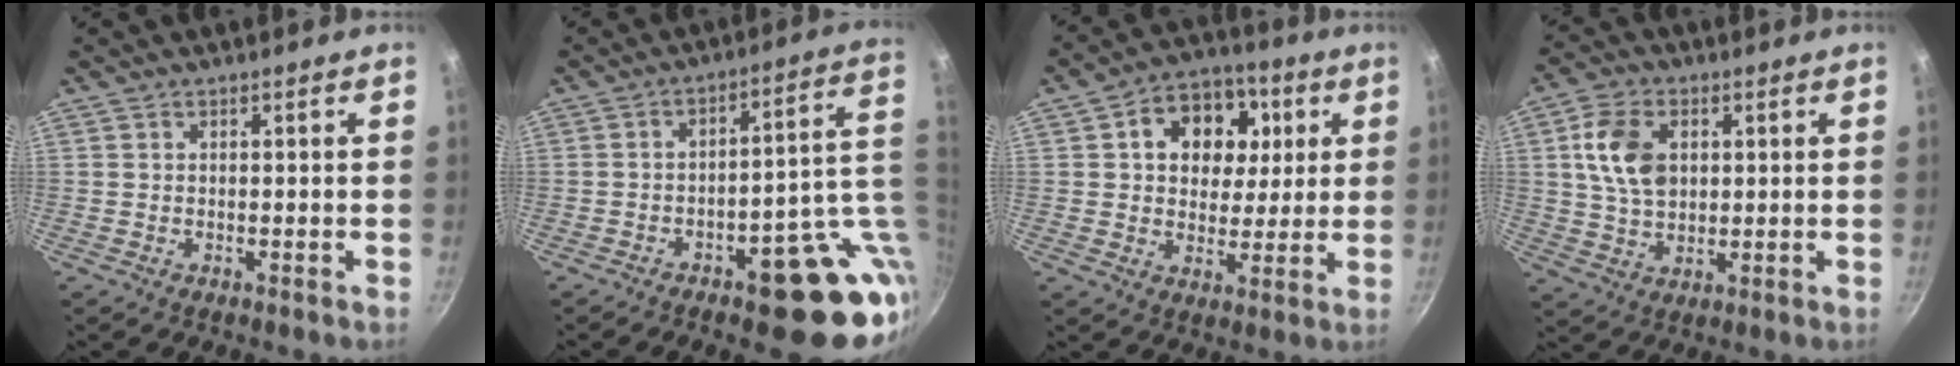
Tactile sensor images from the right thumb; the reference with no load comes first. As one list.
[{"total": 18.3, "force": [-3.0, 7.8, 16.3], "torque": [-0.148, 0.022, -0.027]}, {"total": 13.8, "force": [3.8, 10.8, 7.8], "torque": [-0.082, 0.001, 0.048]}, {"total": 10.2, "force": [2.2, 7.0, 7.1], "torque": [-0.118, 0.002, 0.040]}]